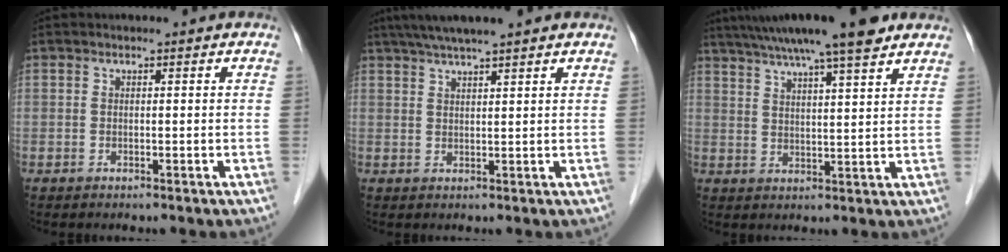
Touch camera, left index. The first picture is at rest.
{"total": 7.2, "force": [5.9, -0.3, 4.2], "torque": [-0.070, 0.034, 0.092]}
{"total": 15.0, "force": [12.0, 0.6, 9.0], "torque": [-0.150, 0.028, 0.177]}